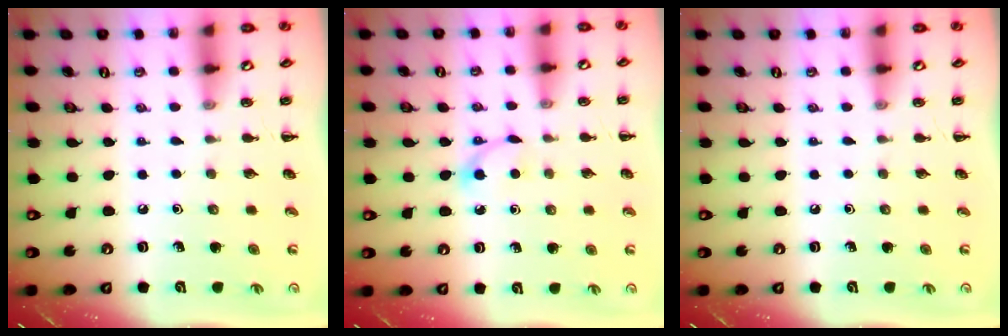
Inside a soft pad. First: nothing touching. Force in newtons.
{"total": 3.4, "press": 3.3, "slide": 1.0}
{"total": 0.0}